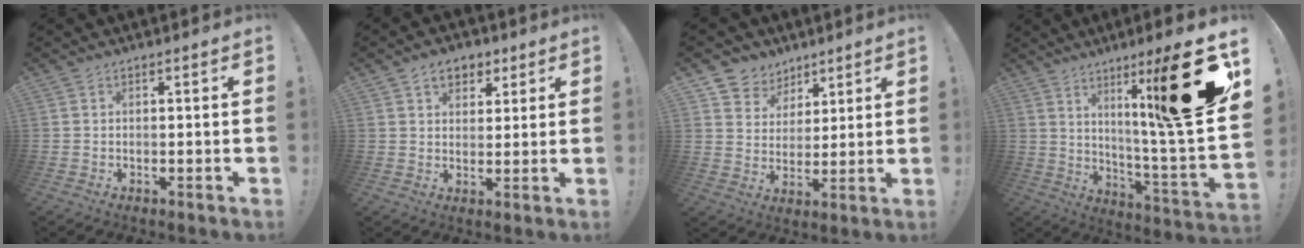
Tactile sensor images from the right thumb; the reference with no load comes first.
{"total": 7.1, "force": [3.7, 5.2, 3.1], "torque": [-0.032, -0.013, 0.068]}
{"total": 7.4, "force": [4.3, 6.0, 0.3], "torque": [-0.010, -0.034, 0.088]}
{"total": 22.4, "force": [9.6, 0.3, 20.2], "torque": [-0.298, -0.076, 0.136]}